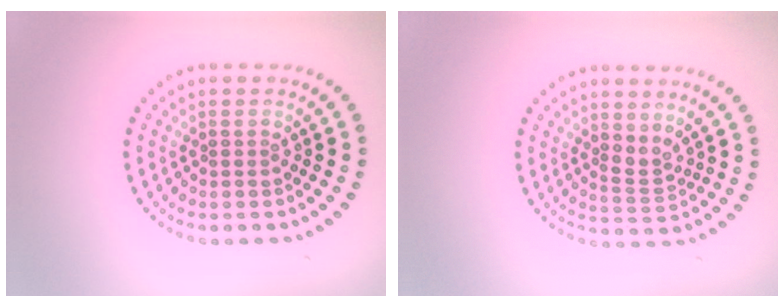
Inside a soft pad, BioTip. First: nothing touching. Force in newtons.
{"total": 1.6, "press": 1.1, "slide": 1.1}